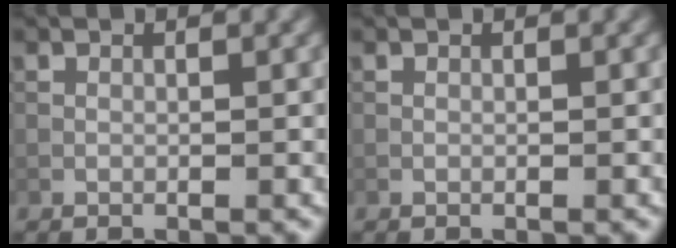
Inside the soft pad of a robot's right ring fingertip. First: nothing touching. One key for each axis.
{"total": 0.0}